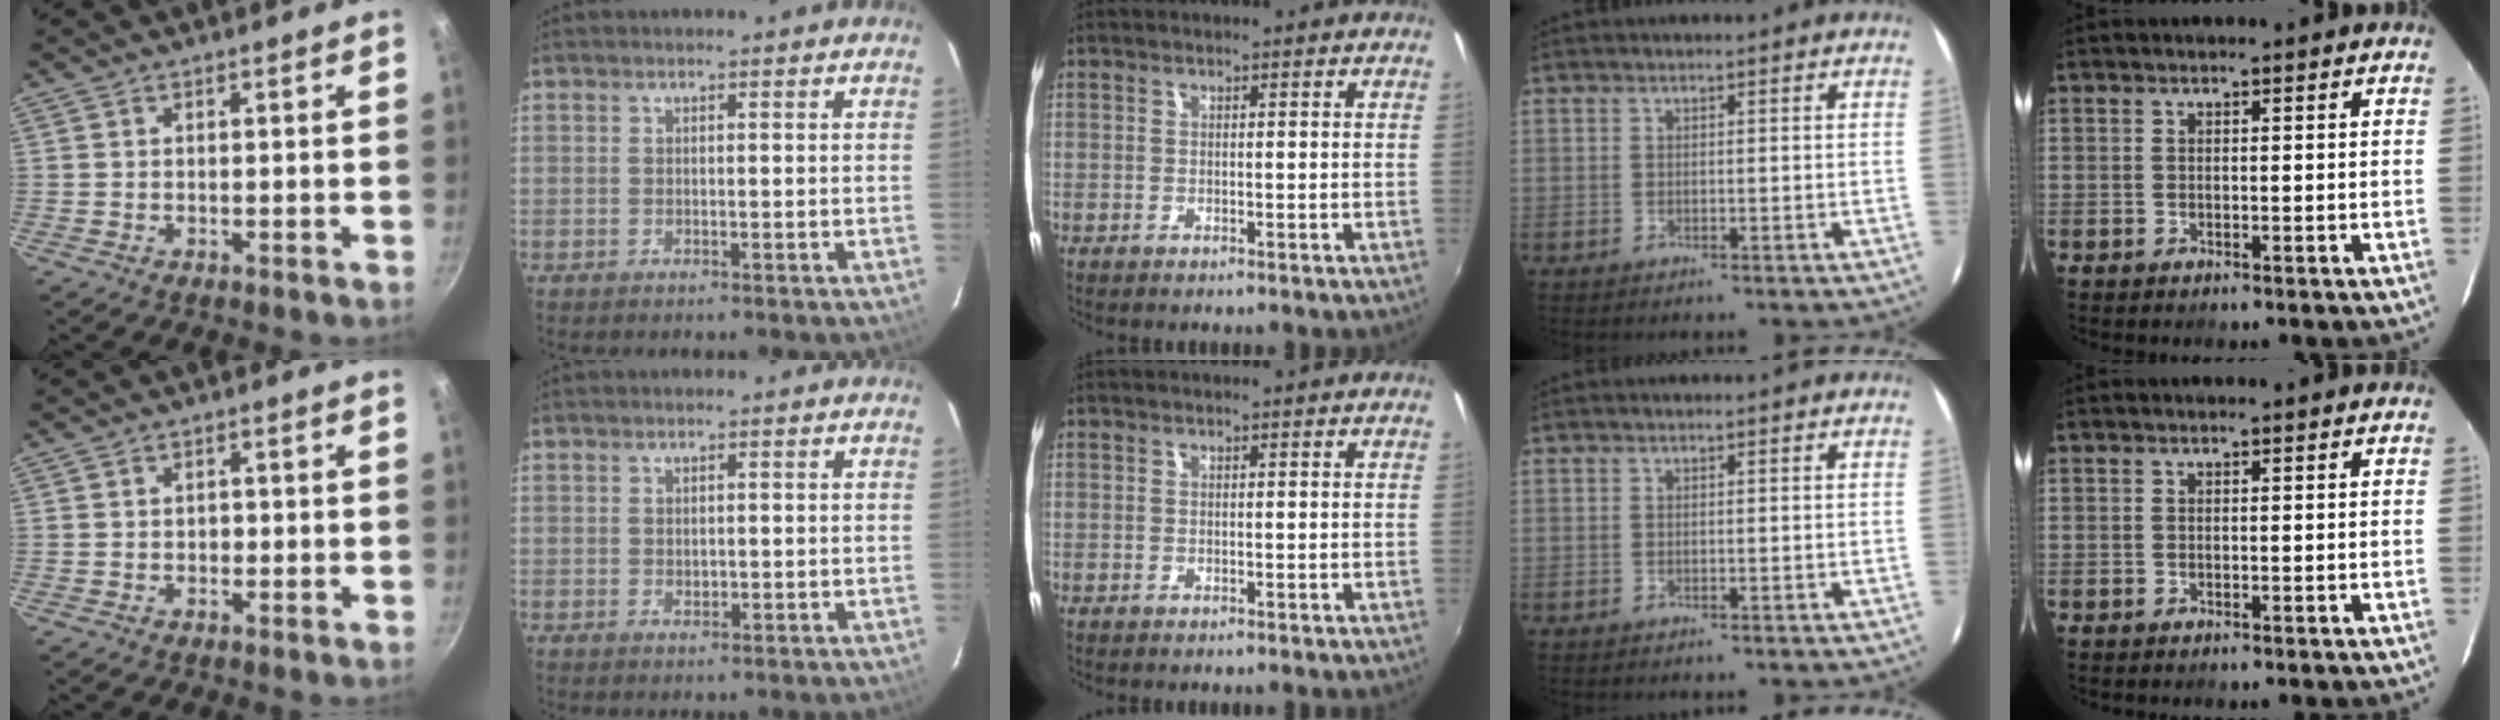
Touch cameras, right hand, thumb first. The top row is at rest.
{"thumb": {"total": 1.3, "force": [-0.1, 1.0, 0.7], "torque": [-0.008, 0.004, -0.002]}, "index": {"total": 1.3, "force": [0.0, 1.0, 0.9], "torque": [-0.013, 0.001, 0.003]}}